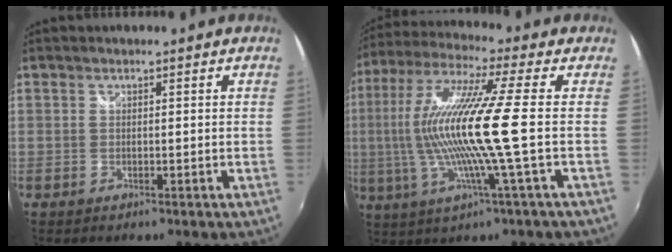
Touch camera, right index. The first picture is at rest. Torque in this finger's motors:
{"motor_torque": [1.59, -0.55, 1.05, 0.21]}